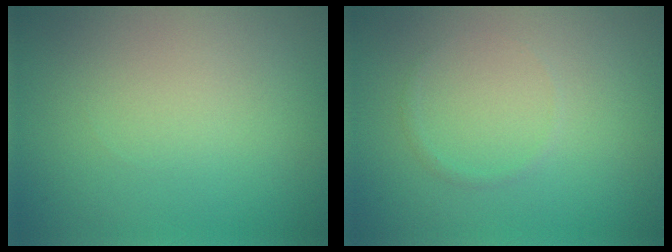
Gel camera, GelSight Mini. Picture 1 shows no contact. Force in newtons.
{"total": 0.5, "press": 0.5, "slide": 0.0}